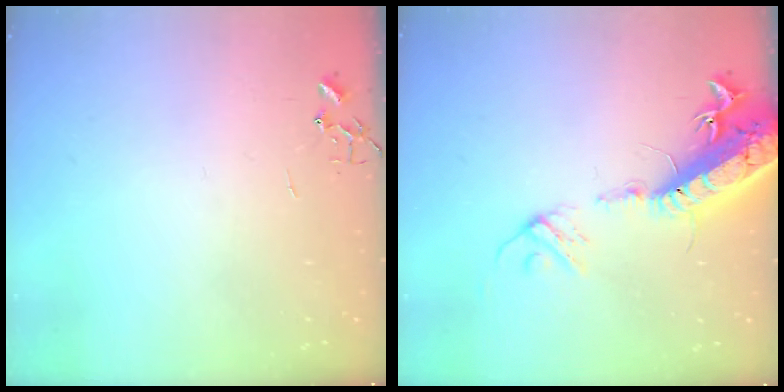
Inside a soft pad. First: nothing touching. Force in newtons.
{"total": 20.7, "press": 20.1, "slide": 4.8}